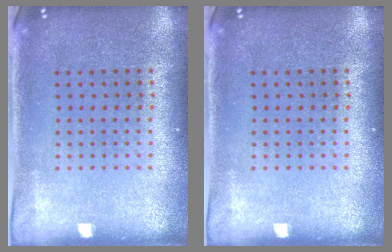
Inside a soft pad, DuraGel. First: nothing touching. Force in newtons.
{"total": 0.0}